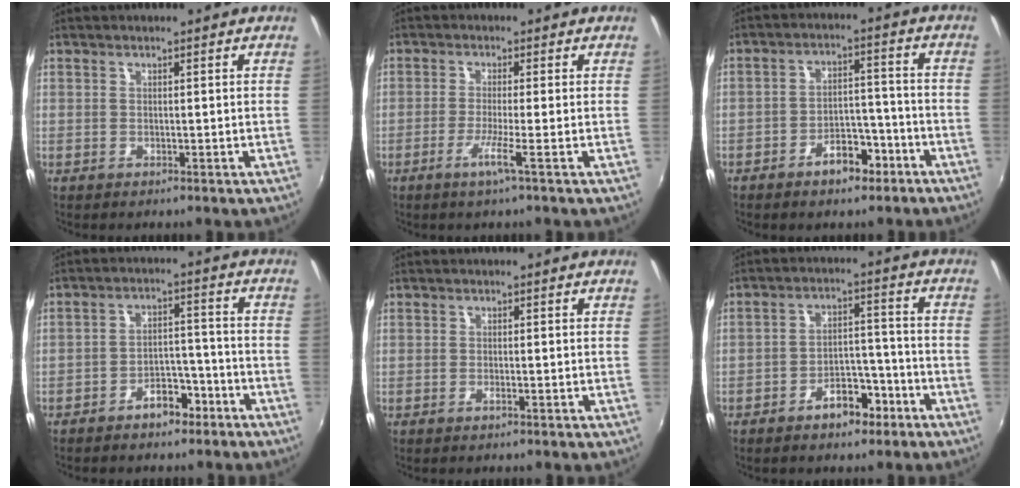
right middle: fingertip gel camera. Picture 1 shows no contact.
{"total": 3.6, "force": [-1.8, -1.1, 3.0], "torque": [-0.067, -0.009, -0.038]}
{"total": 7.2, "force": [-4.8, 3.8, 3.8], "torque": [-0.067, 0.024, -0.057]}
{"total": 6.5, "force": [-4.7, 3.4, 2.8], "torque": [-0.055, 0.027, -0.057]}
{"total": 0.6, "force": [-0.4, 0.0, 0.5], "torque": [-0.009, 0.002, -0.007]}
{"total": 7.2, "force": [-4.8, 3.9, 3.8], "torque": [-0.064, 0.024, -0.058]}